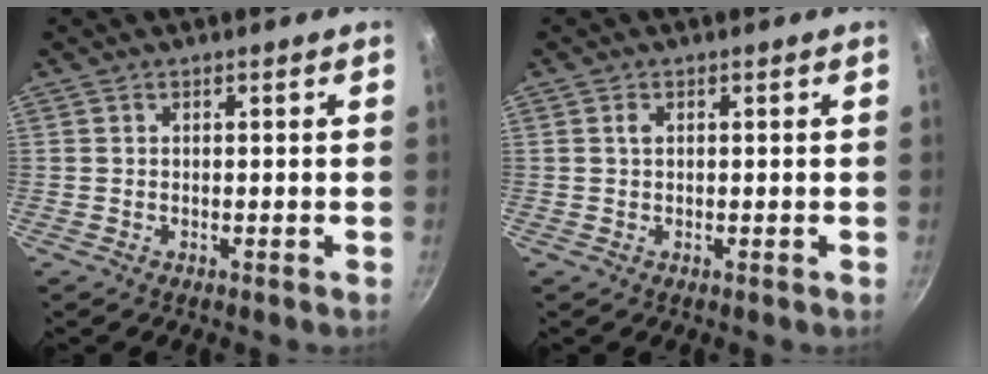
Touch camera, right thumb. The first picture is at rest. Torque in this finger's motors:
{"motor_torque": [-0.16, -0.07, -0.08, 0.43, 0.08]}